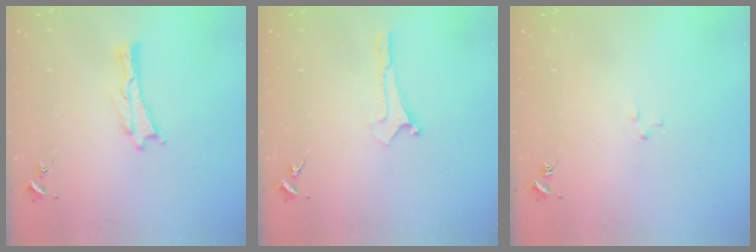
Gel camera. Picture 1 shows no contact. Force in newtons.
{"total": 0.0}
{"total": 1.8, "press": 1.8, "slide": 0.1}